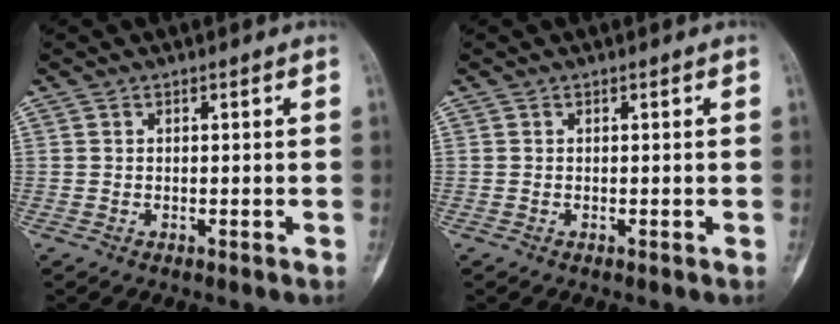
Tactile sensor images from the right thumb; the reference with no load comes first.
{"total": 0.0}